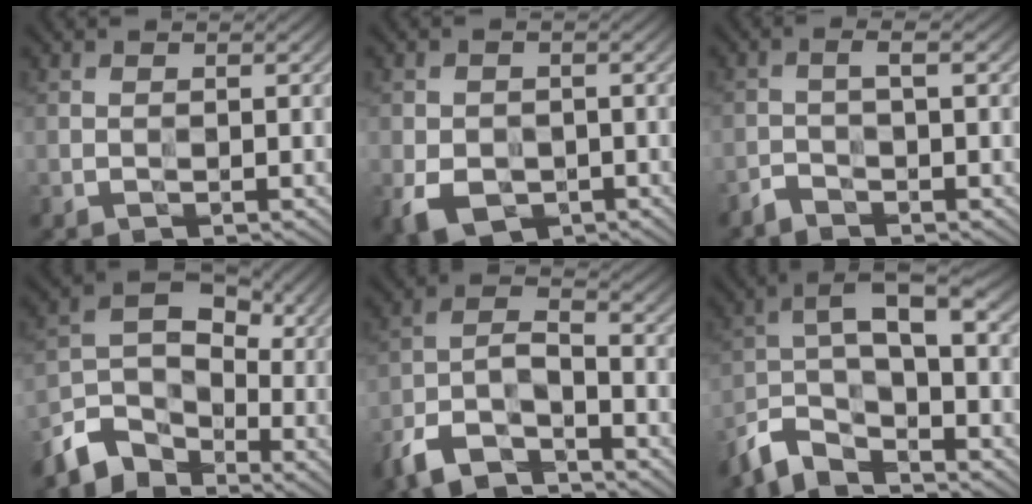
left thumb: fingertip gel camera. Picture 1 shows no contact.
{"total": 5.2, "force": [-2.1, 3.8, 2.9], "torque": [-0.062, -0.019, -0.041]}
{"total": 1.8, "force": [-1.3, 0.2, 1.2], "torque": [-0.027, 0.002, -0.035]}
{"total": 7.9, "force": [-4.8, 5.3, 3.4], "torque": [-0.068, -0.003, -0.116]}
{"total": 8.0, "force": [-6.0, 3.0, 4.4], "torque": [-0.086, -0.004, -0.135]}
{"total": 7.9, "force": [-4.8, 2.6, 5.8], "torque": [-0.110, 0.005, -0.105]}